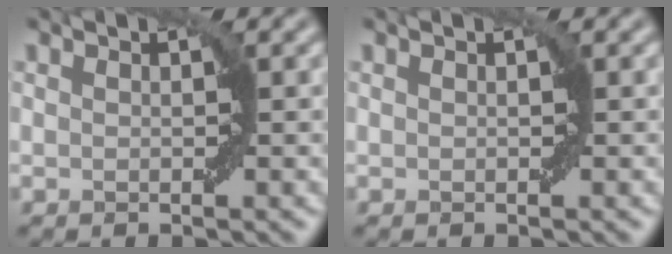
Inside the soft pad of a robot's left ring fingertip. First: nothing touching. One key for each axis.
{"total": 0.0}